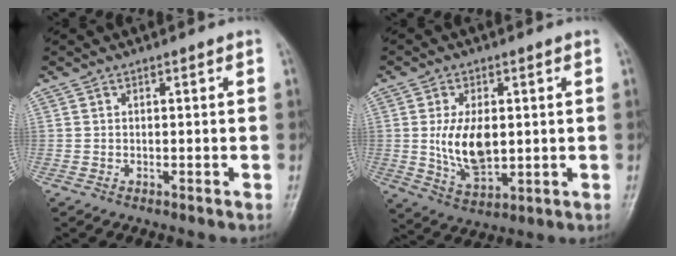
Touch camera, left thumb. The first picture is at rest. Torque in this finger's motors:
{"motor_torque": [1.67, 1.72, 1.07, -0.11, 0.14]}